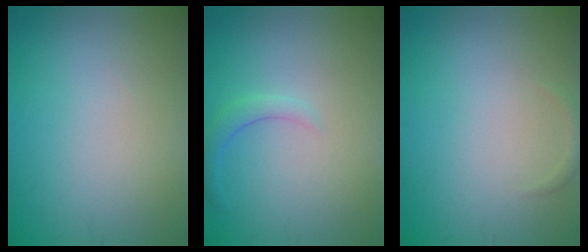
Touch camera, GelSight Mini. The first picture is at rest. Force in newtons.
{"total": 1.6, "press": 1.6, "slide": 0.2}
{"total": 0.6, "press": 0.6, "slide": 0.1}